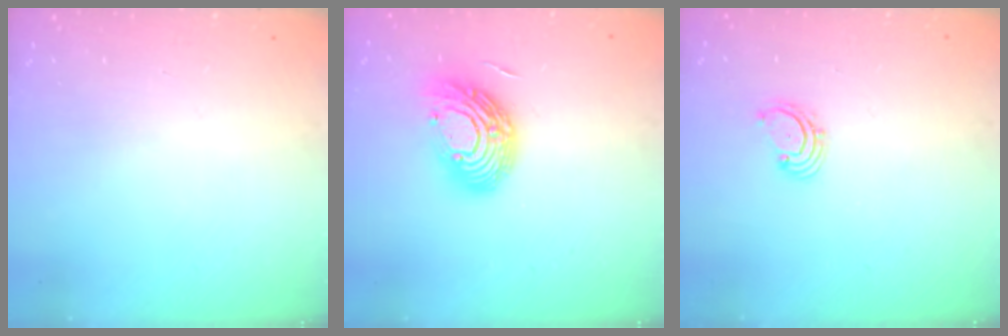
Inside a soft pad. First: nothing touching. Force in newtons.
{"total": 14.5, "press": 14.5, "slide": 1.0}
{"total": 1.9, "press": 1.8, "slide": 0.2}